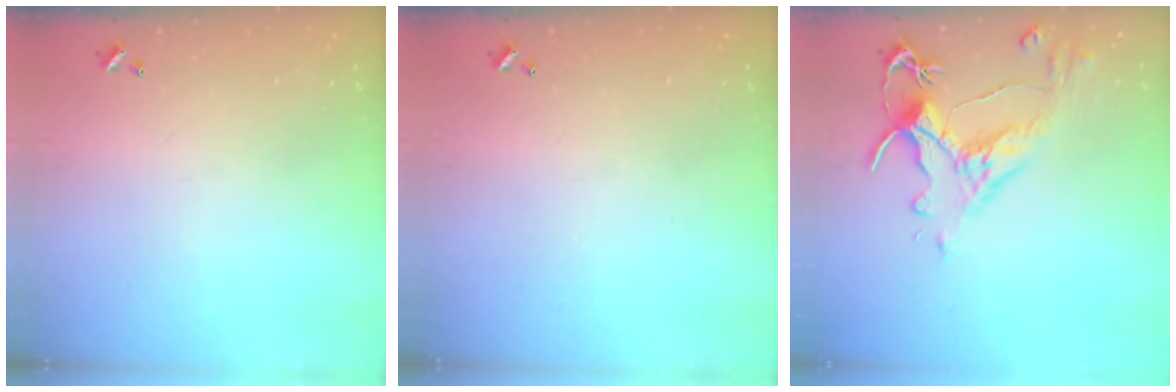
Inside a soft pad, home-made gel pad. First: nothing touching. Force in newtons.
{"total": 0.0}
{"total": 6.2, "press": 6.0, "slide": 1.6}